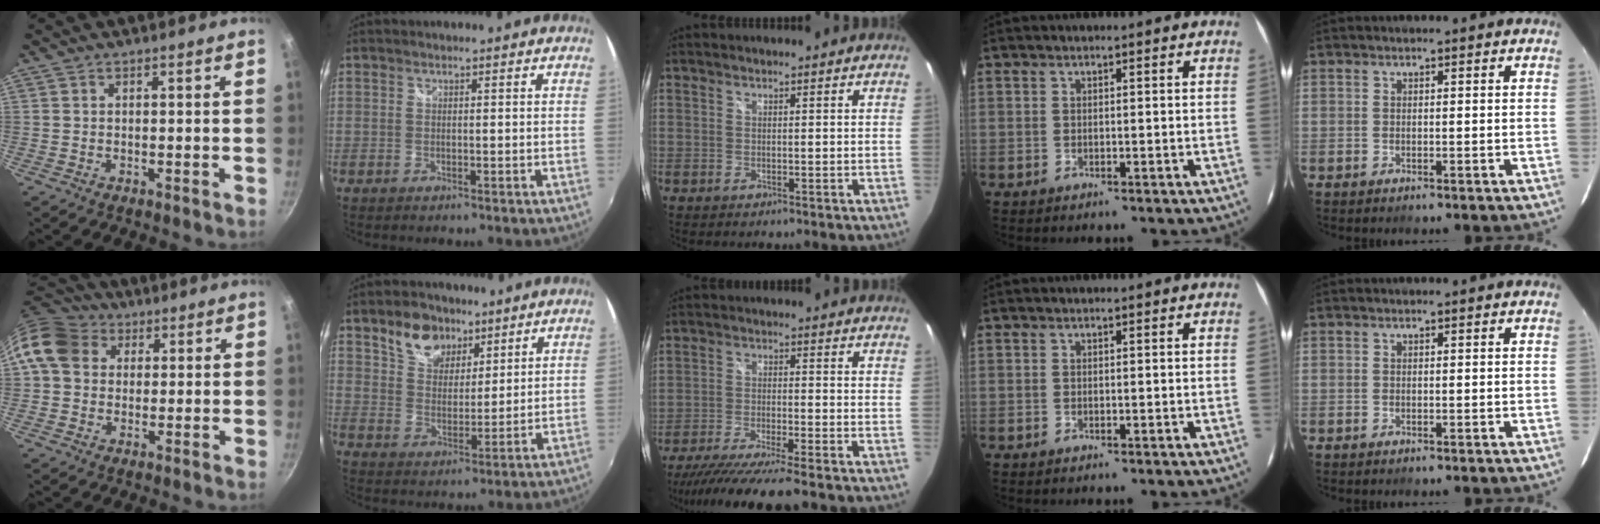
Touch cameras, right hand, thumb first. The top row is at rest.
{"thumb": {"total": 10.8, "force": [2.8, 9.0, 5.3], "torque": [-0.078, 0.019, 0.035]}, "index": {"total": 9.4, "force": [6.2, 5.9, 3.9], "torque": [-0.070, 0.020, 0.113]}, "middle": {"total": 13.5, "force": [-11.7, -0.2, 6.7], "torque": [-0.140, -0.032, -0.194]}}